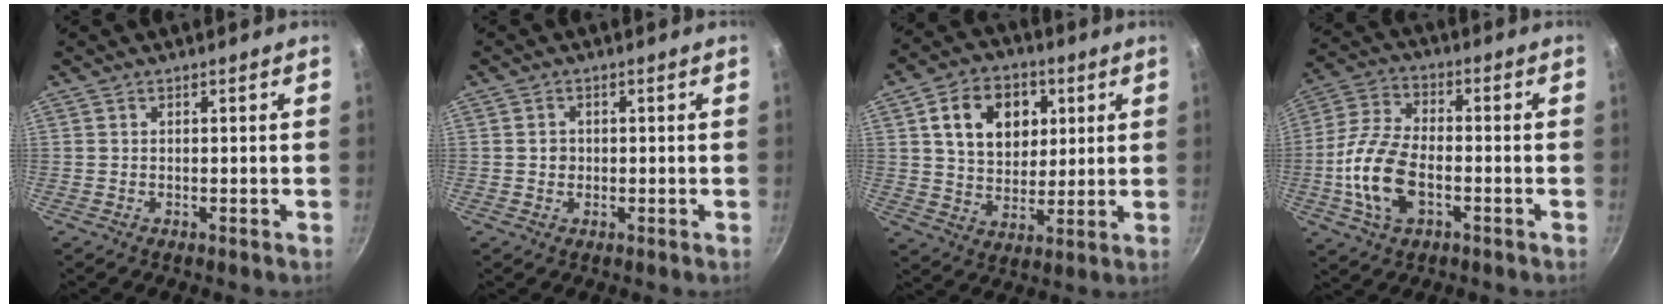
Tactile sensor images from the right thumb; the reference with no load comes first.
{"total": 1.8, "force": [0.0, 1.7, 0.6], "torque": [-0.002, 0.005, -0.001]}
{"total": 14.0, "force": [4.2, 10.4, 8.3], "torque": [-0.104, -0.003, 0.066]}
{"total": 13.3, "force": [-3.4, 7.3, 10.5], "torque": [-0.209, 0.027, -0.073]}